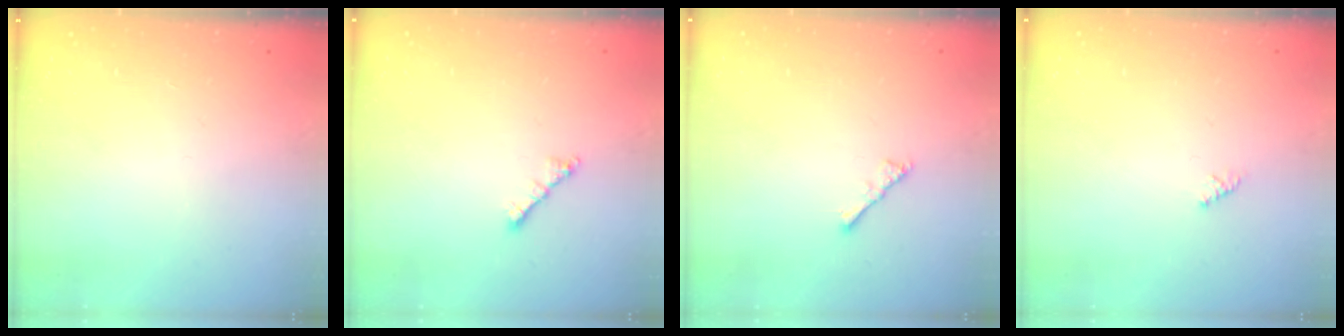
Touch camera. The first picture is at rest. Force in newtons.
{"total": 2.0, "press": 1.9, "slide": 0.6}
{"total": 2.1, "press": 2.1, "slide": 0.5}
{"total": 1.5, "press": 1.4, "slide": 0.4}